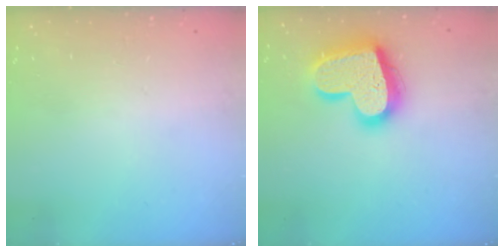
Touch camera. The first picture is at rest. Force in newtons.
{"total": 20.4, "press": 20.3, "slide": 1.7}